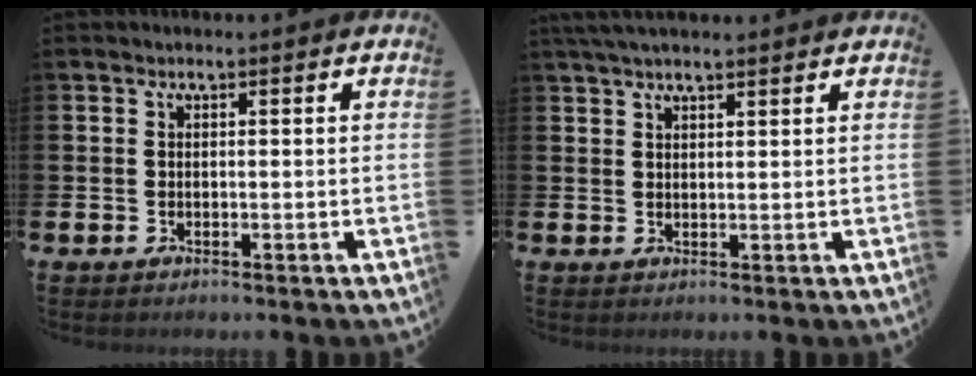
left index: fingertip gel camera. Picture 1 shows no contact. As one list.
[{"total": 3.0, "force": [2.7, 0.6, 1.3], "torque": [-0.025, -0.002, 0.048]}]